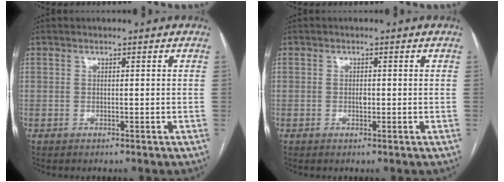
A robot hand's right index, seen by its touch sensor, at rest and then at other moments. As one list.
[{"total": 1.4, "force": [-0.3, 0.5, 1.3], "torque": [-0.023, 0.001, -0.005]}]